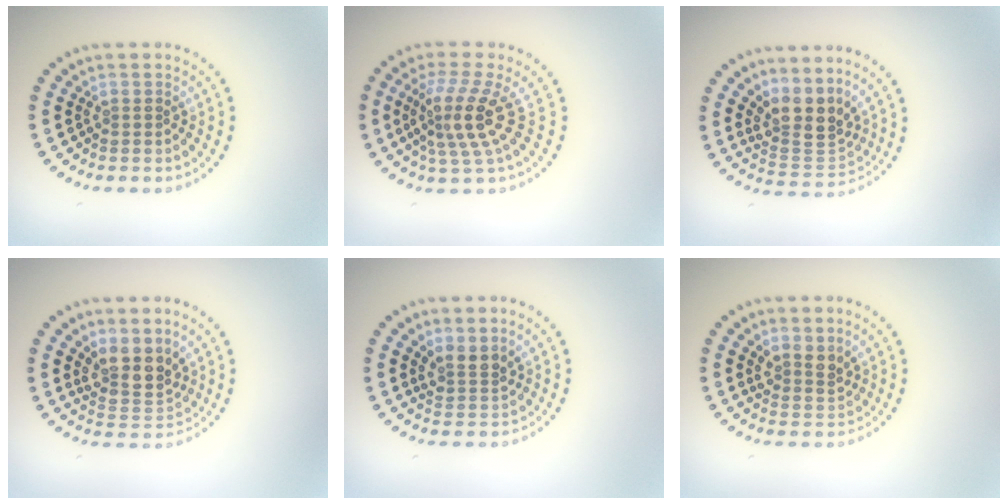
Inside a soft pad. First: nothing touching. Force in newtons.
{"total": 4.2, "press": 3.1, "slide": 2.8}
{"total": 3.7, "press": 2.8, "slide": 2.4}
{"total": 3.7, "press": 2.9, "slide": 2.2}
{"total": 2.3, "press": 1.7, "slide": 1.5}
{"total": 2.1, "press": 1.6, "slide": 1.2}